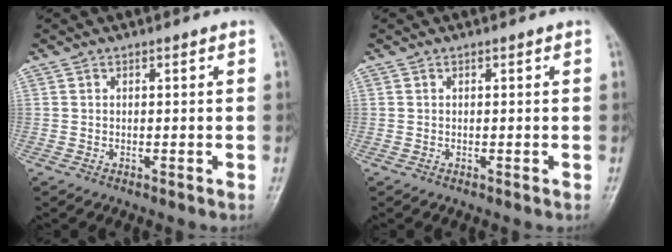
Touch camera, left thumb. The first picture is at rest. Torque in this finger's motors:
{"motor_torque": [0.00, 0.00, -0.11, -0.11, 0.00]}